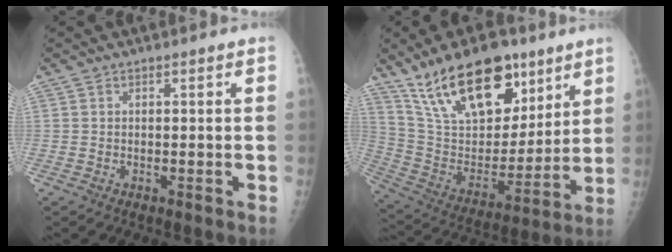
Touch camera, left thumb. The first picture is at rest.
{"total": 23.4, "force": [15.0, 11.3, 14.0], "torque": [-0.201, -0.055, 0.272]}